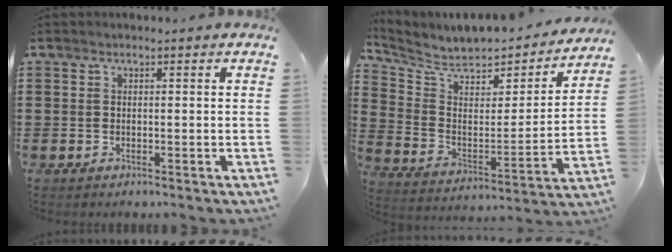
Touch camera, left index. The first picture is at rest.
{"total": 6.0, "force": [5.2, 2.4, 2.0], "torque": [-0.070, -0.040, 0.086]}